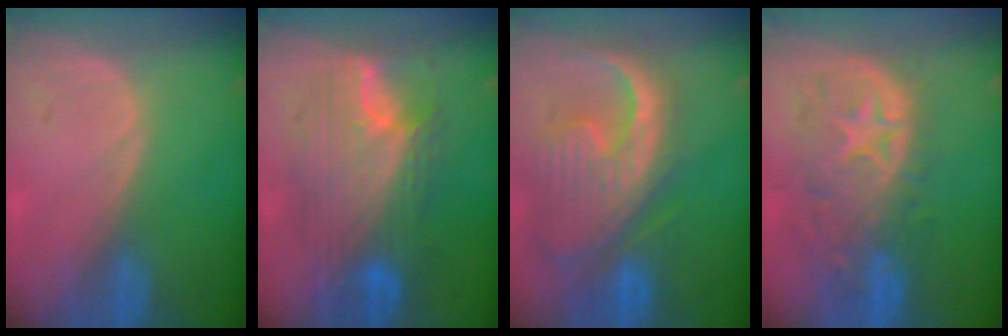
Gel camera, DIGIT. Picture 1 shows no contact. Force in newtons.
{"total": 10.9, "press": 10.9, "slide": 0.8}
{"total": 13.1, "press": 11.2, "slide": 6.7}
{"total": 11.0, "press": 9.8, "slide": 5.1}